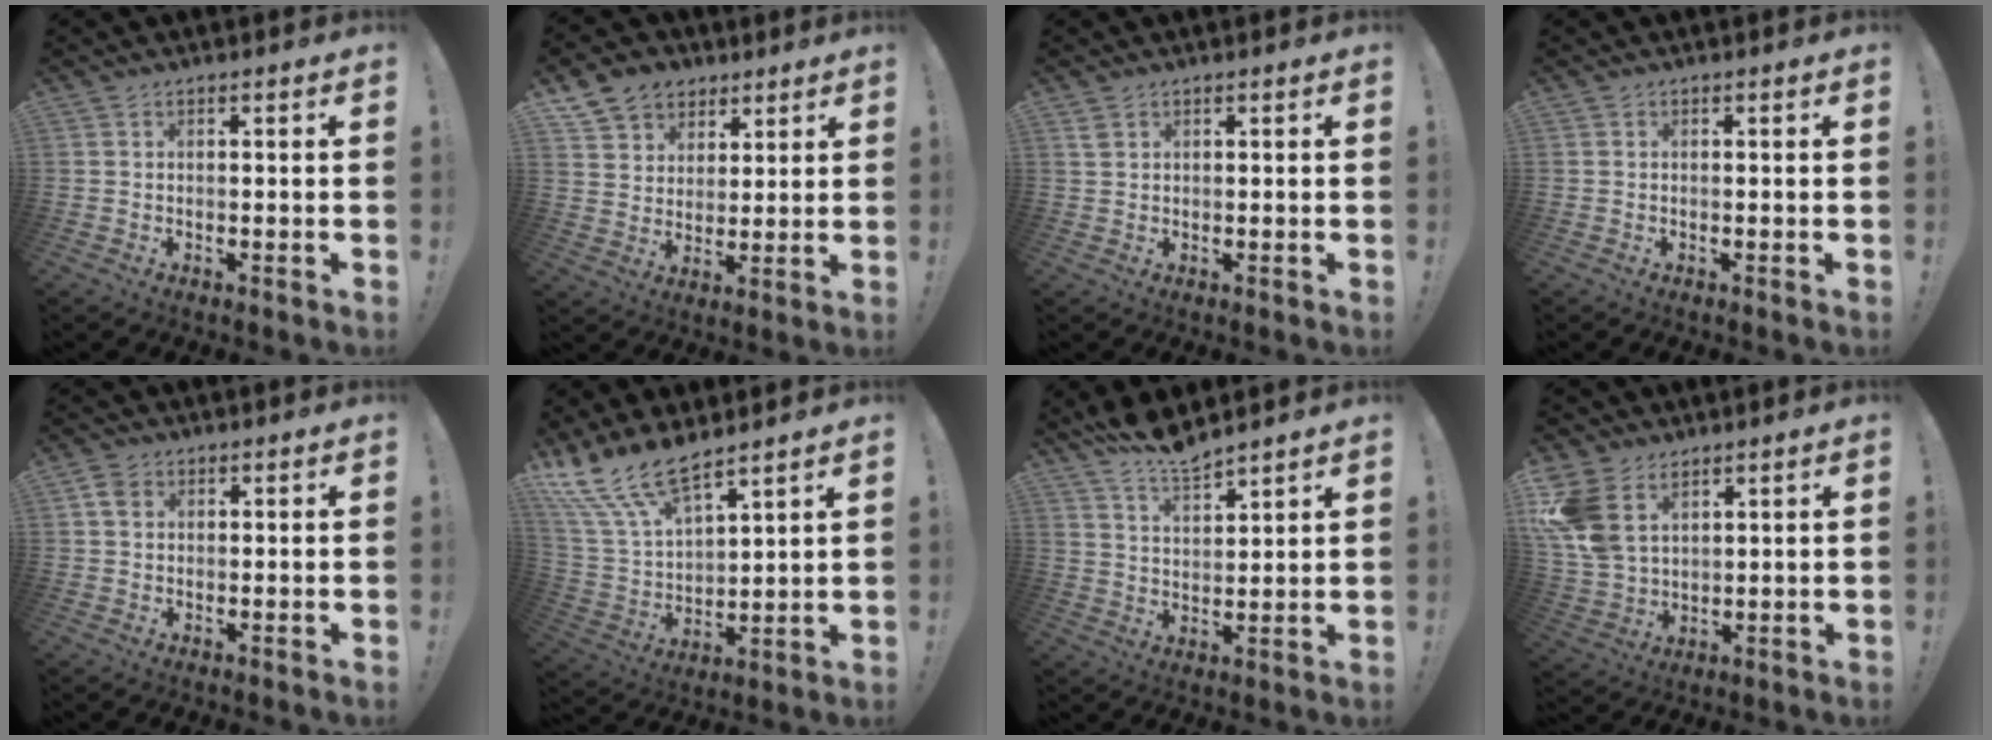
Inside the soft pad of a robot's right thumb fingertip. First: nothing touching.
{"total": 10.8, "force": [6.3, 8.2, 2.8], "torque": [-0.042, -0.038, 0.127]}
{"total": 1.8, "force": [1.1, 0.9, 1.0], "torque": [-0.014, -0.002, 0.020]}
{"total": 0.0}
{"total": 3.6, "force": [1.1, 2.9, 1.9], "torque": [-0.023, 0.001, 0.020]}
{"total": 15.5, "force": [12.7, 5.2, 7.1], "torque": [-0.156, -0.089, 0.242]}
{"total": 8.4, "force": [7.9, 1.0, 2.4], "torque": [-0.049, -0.059, 0.146]}
{"total": 11.6, "force": [5.8, 7.9, 6.2], "torque": [-0.122, -0.024, 0.120]}